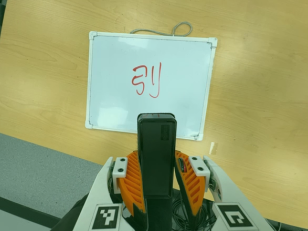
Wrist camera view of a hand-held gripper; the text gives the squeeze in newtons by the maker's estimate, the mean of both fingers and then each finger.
{"total": 5.0, "left": 3.6, "right": 6.3}